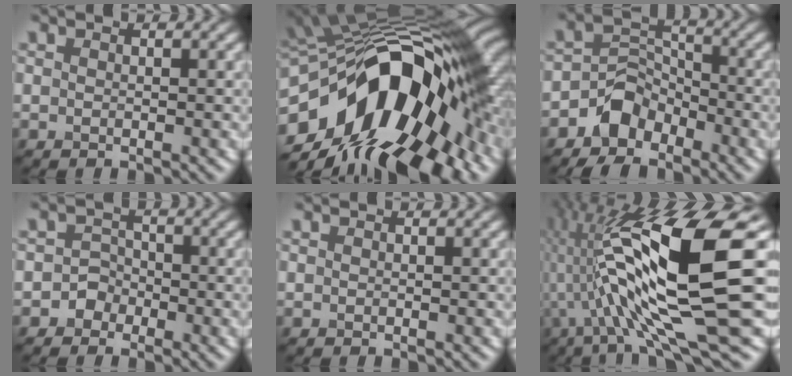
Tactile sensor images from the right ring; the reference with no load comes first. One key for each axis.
{"total": 18.6, "fx": -4.9, "fy": 10.4, "fz": 14.7, "tx": -0.246, "ty": -0.005, "tz": -0.088}
{"total": 5.0, "fx": -3.3, "fy": 3.2, "fz": 2.0, "tx": -0.025, "ty": 0.003, "tz": -0.064}
{"total": 1.9, "fx": -0.9, "fy": 1.6, "fz": 0.3, "tx": 0.019, "ty": 0.008, "tz": -0.027}
{"total": 0.0}
{"total": 17.1, "fx": 1.6, "fy": 4.3, "fz": 16.5, "tx": -0.315, "ty": 0.007, "tz": 0.036}